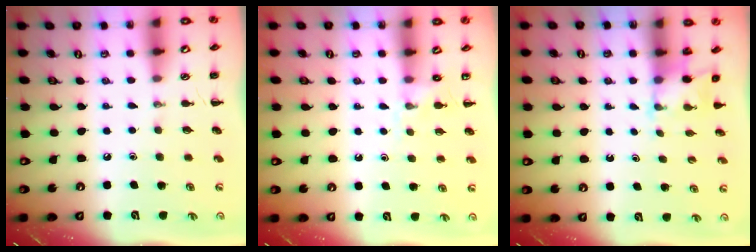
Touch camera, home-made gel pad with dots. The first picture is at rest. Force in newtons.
{"total": 4.7, "press": 4.4, "slide": 1.5}
{"total": 2.3, "press": 2.2, "slide": 0.7}